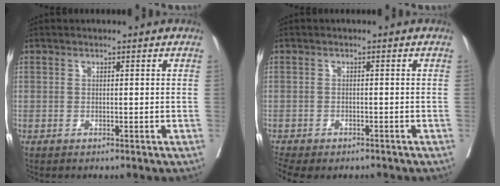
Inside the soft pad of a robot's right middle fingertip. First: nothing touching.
{"total": 7.6, "force": [-5.8, 3.5, 3.4], "torque": [-0.073, 0.002, -0.081]}